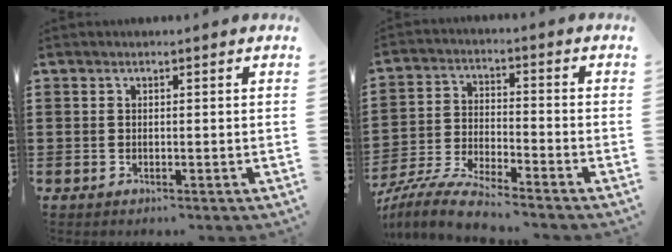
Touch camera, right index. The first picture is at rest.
{"total": 6.3, "force": [-6.1, 0.0, 1.7], "torque": [-0.050, -0.005, -0.123]}